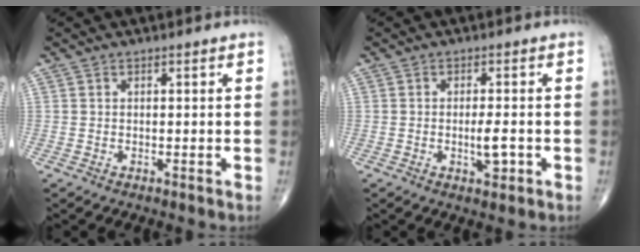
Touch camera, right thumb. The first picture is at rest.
{"total": 3.5, "force": [-0.9, 1.2, 3.2], "torque": [-0.047, 0.000, -0.012]}